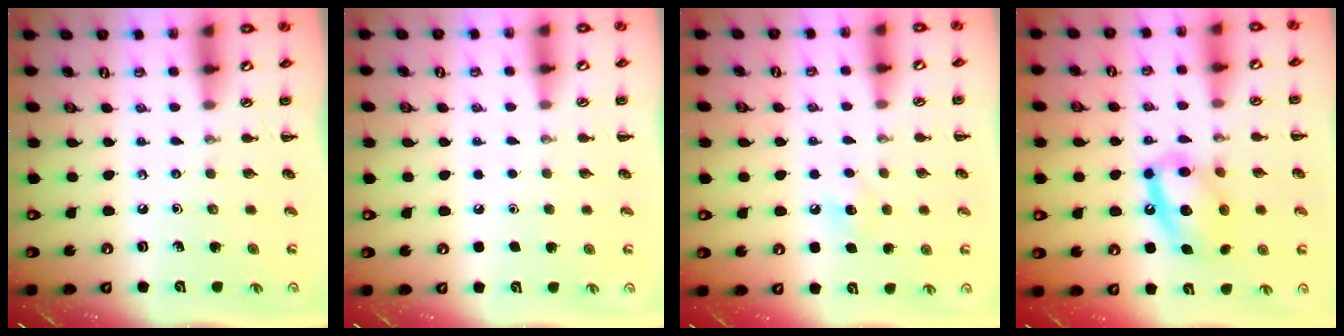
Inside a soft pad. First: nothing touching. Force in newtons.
{"total": 1.7, "press": 1.7, "slide": 0.1}
{"total": 7.4, "press": 7.2, "slide": 2.0}
{"total": 13.8, "press": 13.5, "slide": 2.6}